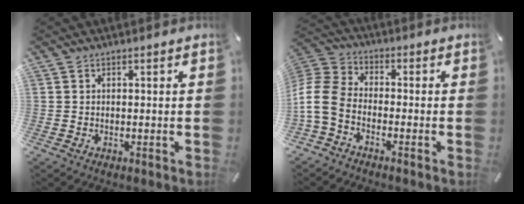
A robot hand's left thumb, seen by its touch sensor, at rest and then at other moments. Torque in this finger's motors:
{"motor_torque": [-0.19, 0.98, 0.57, 0.01, 0.40]}